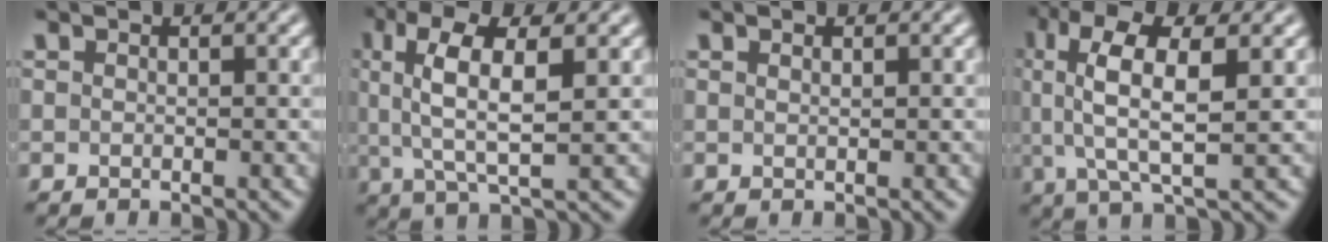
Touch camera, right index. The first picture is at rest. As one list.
[{"total": 5.7, "force": [1.3, 1.7, 5.3], "torque": [-0.101, 0.001, 0.027]}, {"total": 0.9, "force": [0.4, -0.8, 0.2], "torque": [0.002, -0.005, 0.012]}, {"total": 7.0, "force": [1.6, 2.7, 6.2], "torque": [-0.128, -0.001, 0.027]}]